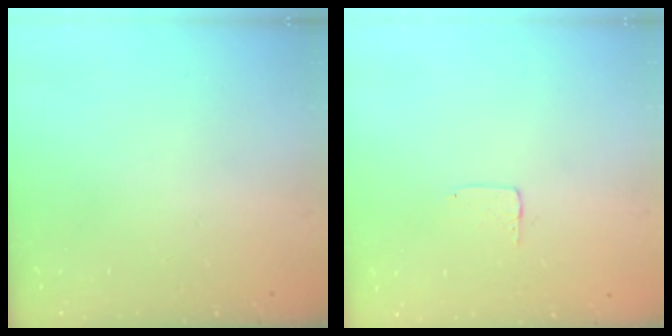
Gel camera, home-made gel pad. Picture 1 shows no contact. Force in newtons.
{"total": 3.5, "press": 3.5, "slide": 0.2}